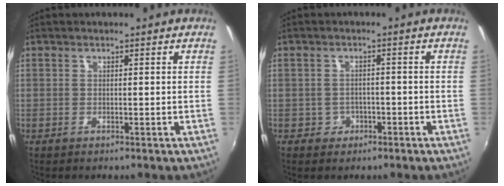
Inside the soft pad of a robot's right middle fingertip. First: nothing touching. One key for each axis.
{"total": 2.9, "fx": -1.3, "fy": 2.6, "fz": 0.3, "tx": -0.012, "ty": 0.005, "tz": -0.018}